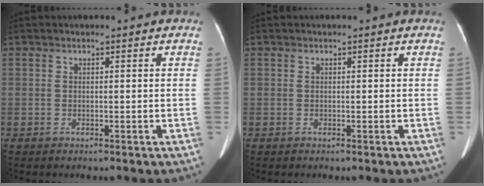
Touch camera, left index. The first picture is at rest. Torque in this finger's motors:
{"motor_torque": [0.00, 0.00, 0.00, 0.00]}